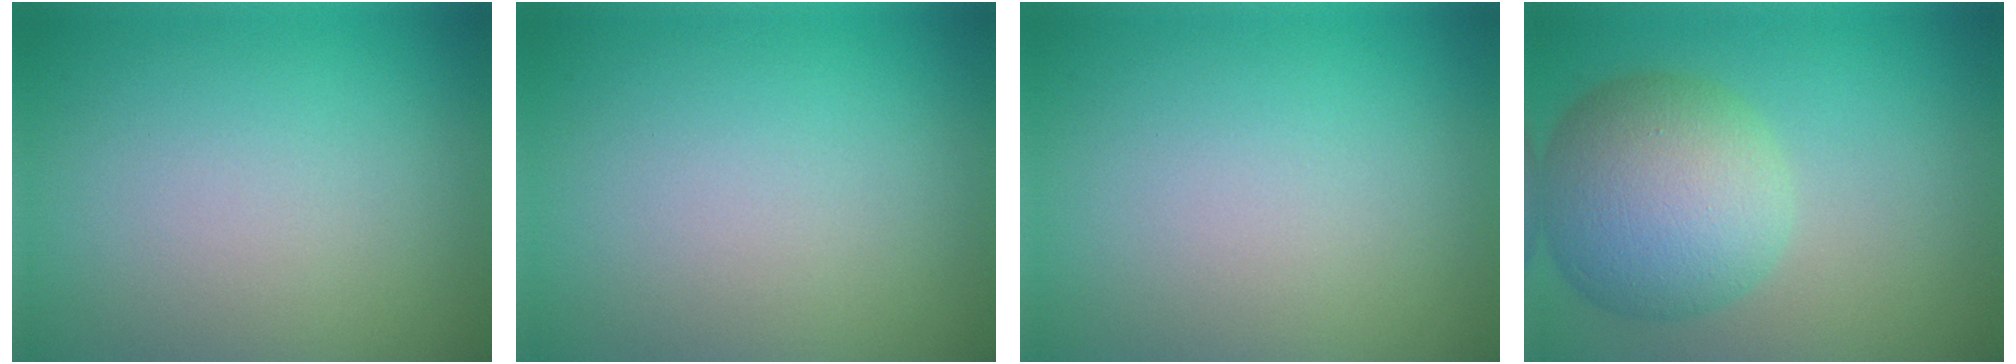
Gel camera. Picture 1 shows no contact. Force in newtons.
{"total": 0.0}
{"total": 0.0}
{"total": 8.8, "press": 8.8, "slide": 0.3}